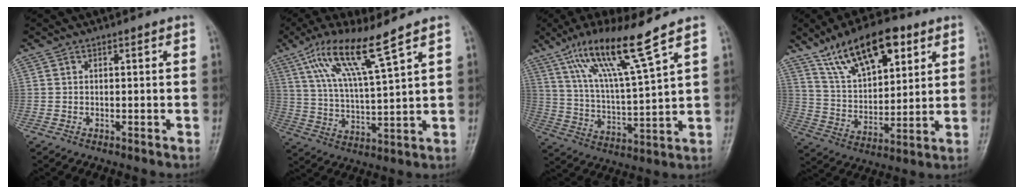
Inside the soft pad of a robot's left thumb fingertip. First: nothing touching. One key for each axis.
{"total": 12.3, "fx": 7.6, "fy": 1.0, "fz": 9.6, "tx": -0.188, "ty": -0.030, "tz": 0.152}
{"total": 14.2, "fx": 9.5, "fy": 0.3, "fz": 10.6, "tx": -0.194, "ty": -0.046, "tz": 0.181}
{"total": 16.7, "fx": 9.6, "fy": 7.6, "fz": 11.3, "tx": -0.152, "ty": -0.032, "tz": 0.173}